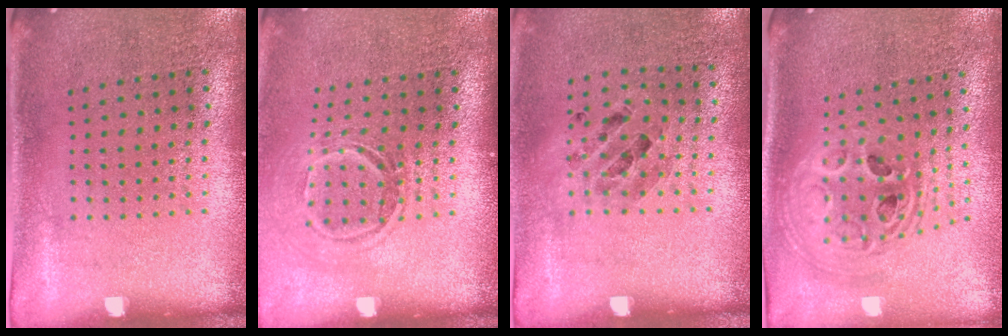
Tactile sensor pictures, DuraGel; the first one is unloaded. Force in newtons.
{"total": 1.5, "press": 1.1, "slide": 1.0}
{"total": 0.8, "press": 0.8, "slide": 0.1}
{"total": 2.3, "press": 1.8, "slide": 1.5}